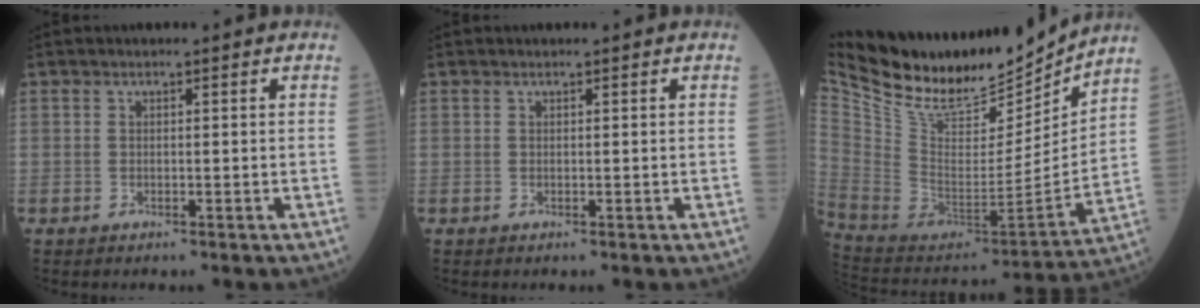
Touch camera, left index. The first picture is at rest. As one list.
[{"total": 0.0}, {"total": 24.4, "force": [20.6, 7.2, 10.9], "torque": [-0.216, -0.025, 0.347]}]